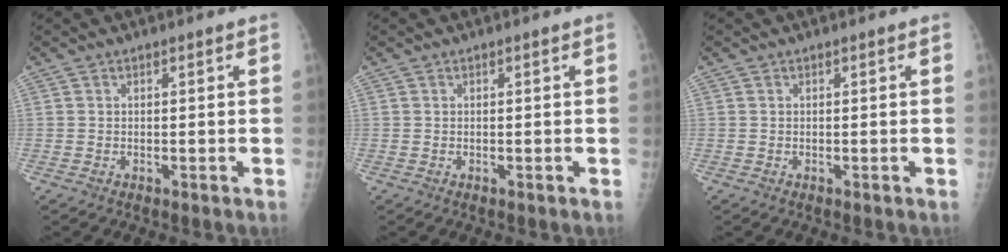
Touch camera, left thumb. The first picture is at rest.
{"total": 0.0}
{"total": 0.0}